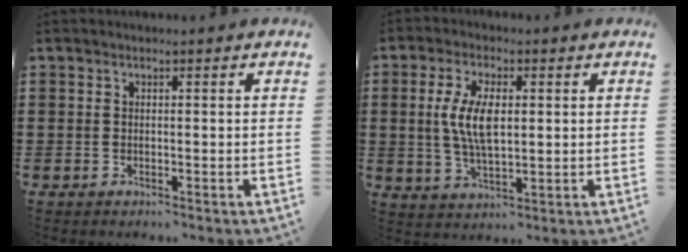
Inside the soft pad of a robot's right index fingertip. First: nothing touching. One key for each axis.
{"total": 7.5, "fx": 0.7, "fy": 3.3, "fz": 6.7, "tx": -0.143, "ty": 0.007, "tz": 0.007}